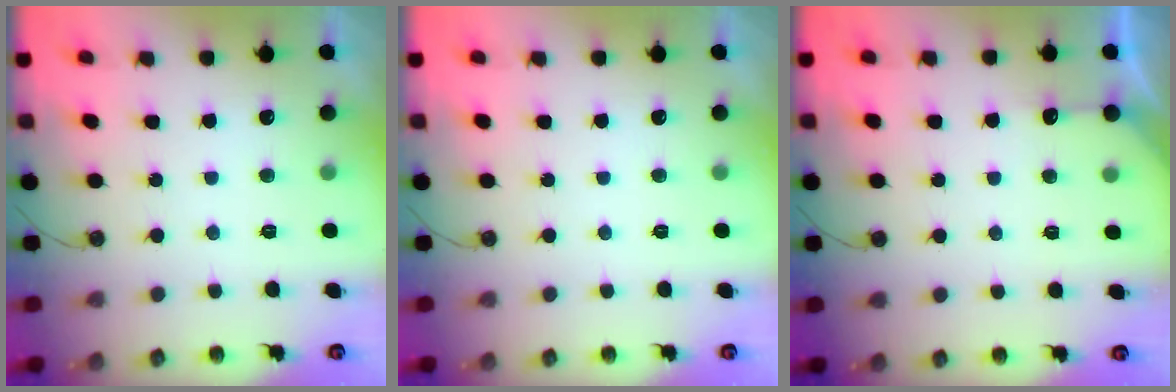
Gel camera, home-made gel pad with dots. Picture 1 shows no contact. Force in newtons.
{"total": 0.0}
{"total": 4.4, "press": 4.3, "slide": 0.6}